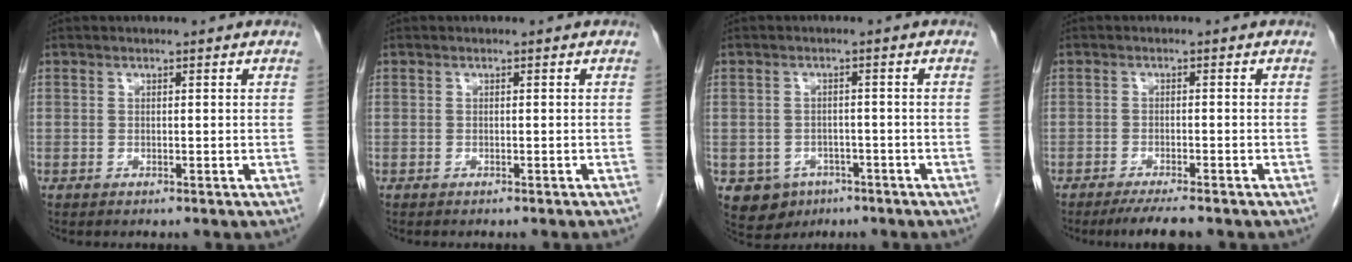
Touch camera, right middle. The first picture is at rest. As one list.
[{"total": 1.2, "force": [-1.1, -0.1, 0.6], "torque": [-0.003, 0.004, -0.012]}, {"total": 5.3, "force": [-2.9, 4.2, 1.3], "torque": [-0.018, 0.006, -0.036]}, {"total": 4.6, "force": [-3.7, 0.2, 2.7], "torque": [-0.043, -0.011, -0.058]}]